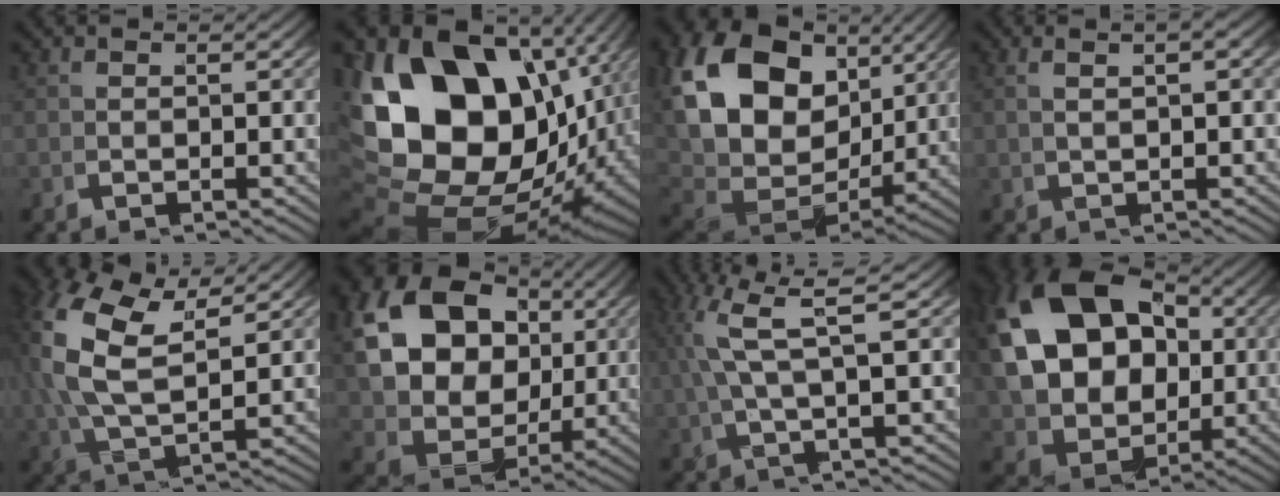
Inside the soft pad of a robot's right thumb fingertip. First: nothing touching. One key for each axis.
{"total": 30.1, "fx": -1.3, "fy": 20.8, "fz": 21.7, "tx": -0.407, "ty": -0.047, "tz": -0.001}
{"total": 19.5, "fx": 1.7, "fy": 13.9, "fz": 13.6, "tx": -0.291, "ty": -0.034, "tz": 0.036}
{"total": 2.1, "fx": 0.5, "fy": 0.6, "fz": 1.9, "tx": -0.041, "ty": 0.006, "tz": 0.017}
{"total": 8.6, "fx": 2.3, "fy": 5.1, "fz": 6.5, "tx": -0.186, "ty": -0.020, "tz": 0.060}
{"total": 19.2, "fx": 2.9, "fy": 14.8, "fz": 11.8, "tx": -0.284, "ty": -0.025, "tz": 0.050}
{"total": 6.3, "fx": 2.7, "fy": 2.2, "fz": 5.2, "tx": -0.105, "ty": 0.014, "tz": 0.041}
{"total": 21.7, "fx": 2.6, "fy": 16.0, "fz": 14.4, "tx": -0.334, "ty": -0.033, "tz": 0.050}